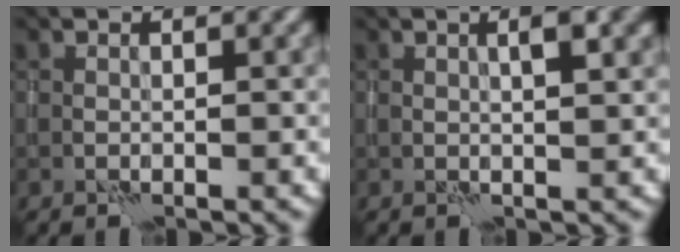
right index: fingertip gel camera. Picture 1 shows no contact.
{"total": 3.5, "force": [1.1, 1.0, 3.1], "torque": [-0.036, 0.012, 0.009]}